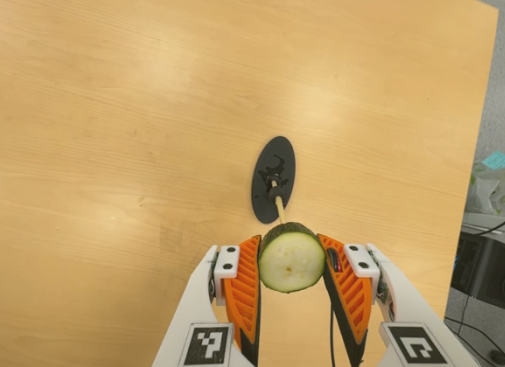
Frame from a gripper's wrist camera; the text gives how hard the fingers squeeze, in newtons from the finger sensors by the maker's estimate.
{"total": 9.3, "left": 8.8, "right": 9.7}